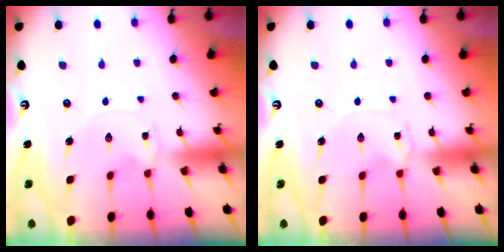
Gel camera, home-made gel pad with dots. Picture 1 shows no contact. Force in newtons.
{"total": 0.0}